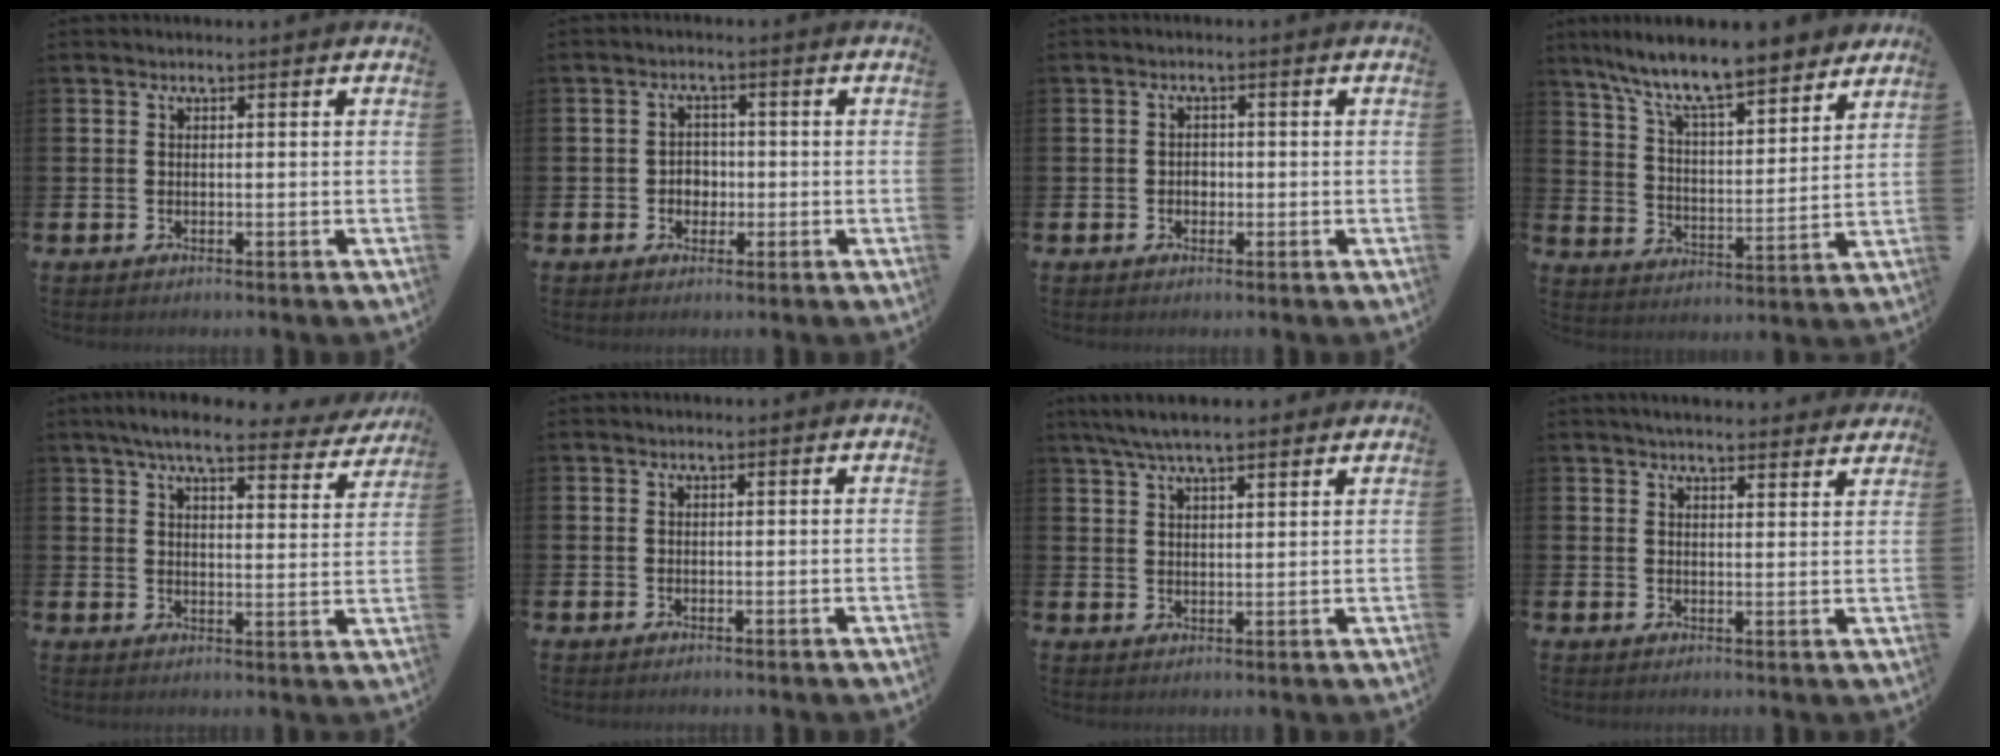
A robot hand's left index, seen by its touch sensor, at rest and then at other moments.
{"total": 2.5, "force": [-0.4, 2.3, 1.0], "torque": [-0.013, 0.003, -0.015]}
{"total": 1.3, "force": [-0.2, 1.2, 0.6], "torque": [0.000, 0.002, -0.010]}
{"total": 10.3, "force": [9.4, 1.4, 4.0], "torque": [-0.110, -0.065, 0.161]}
{"total": 6.7, "force": [5.9, 1.0, 2.9], "torque": [-0.063, -0.026, 0.100]}
{"total": 0.0}
{"total": 5.9, "force": [5.3, 1.0, 2.5], "torque": [-0.058, -0.011, 0.095]}
{"total": 3.9, "force": [3.8, 0.3, 0.6], "torque": [-0.010, -0.019, 0.067]}